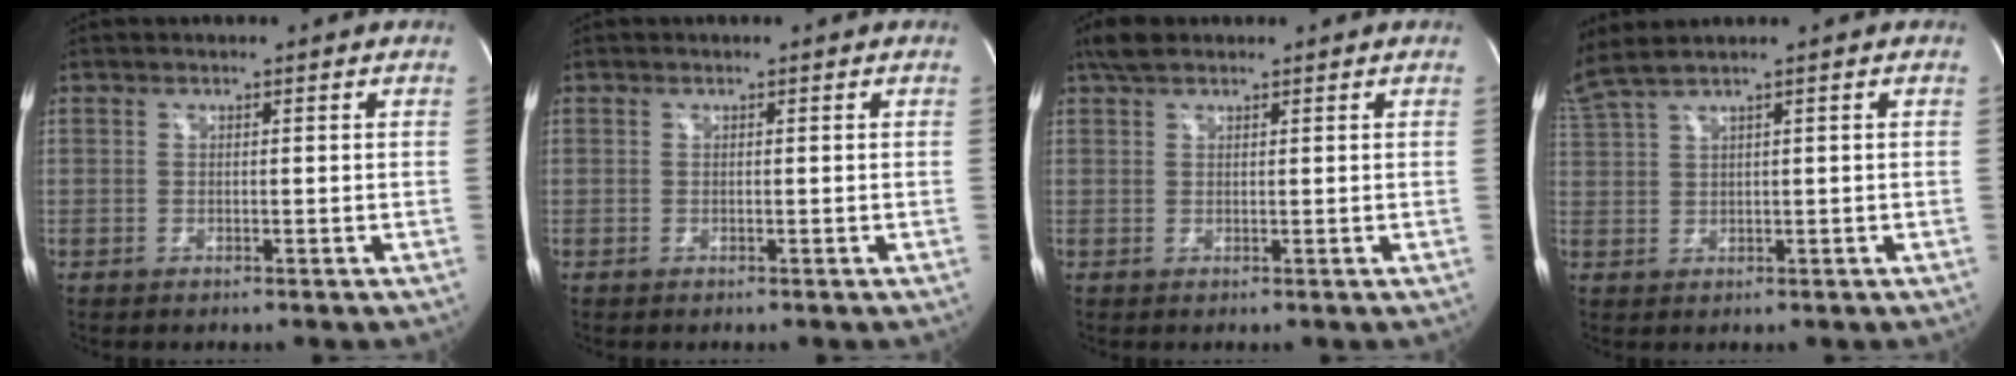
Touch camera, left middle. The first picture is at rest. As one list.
[{"total": 0.0}, {"total": 2.9, "force": [2.2, 1.2, 1.4], "torque": [-0.032, 0.017, 0.042]}, {"total": 4.4, "force": [3.5, -1.1, 2.4], "torque": [-0.069, 0.021, 0.083]}]